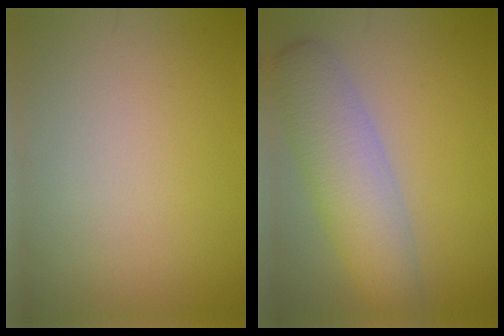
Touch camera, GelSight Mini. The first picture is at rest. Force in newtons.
{"total": 6.0, "press": 6.0, "slide": 0.2}